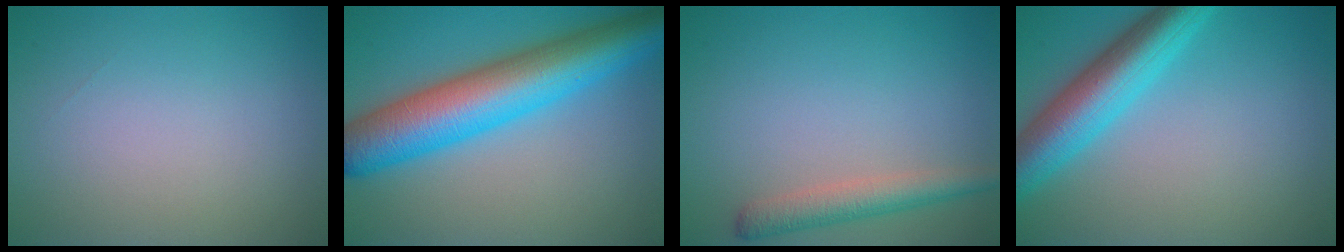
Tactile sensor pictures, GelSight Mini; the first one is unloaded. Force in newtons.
{"total": 10.5, "press": 10.5, "slide": 0.3}
{"total": 3.0, "press": 3.0, "slide": 0.2}
{"total": 6.9, "press": 6.9, "slide": 0.2}